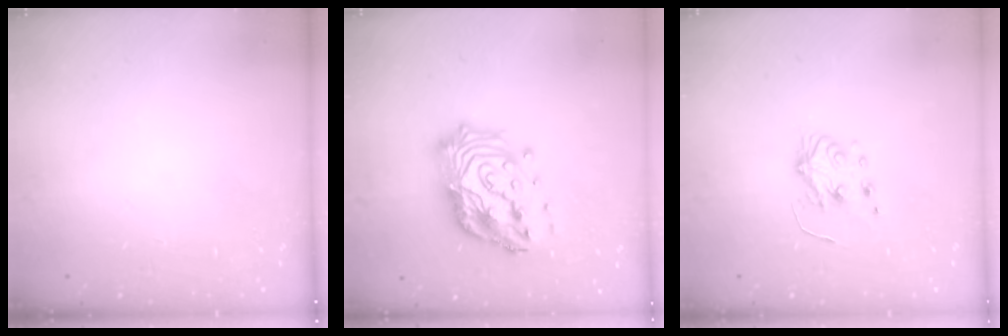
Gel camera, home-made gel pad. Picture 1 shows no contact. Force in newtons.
{"total": 20.6, "press": 20.4, "slide": 2.2}
{"total": 5.9, "press": 5.9, "slide": 0.6}